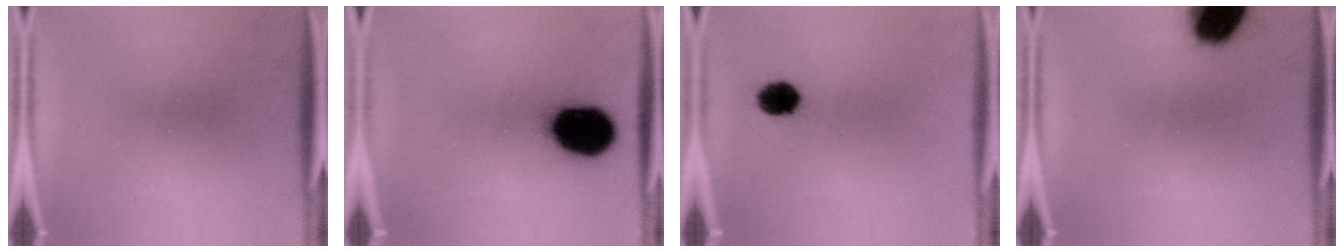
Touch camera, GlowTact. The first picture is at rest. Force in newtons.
{"total": 17.4}
{"total": 5.0}
{"total": 16.4}